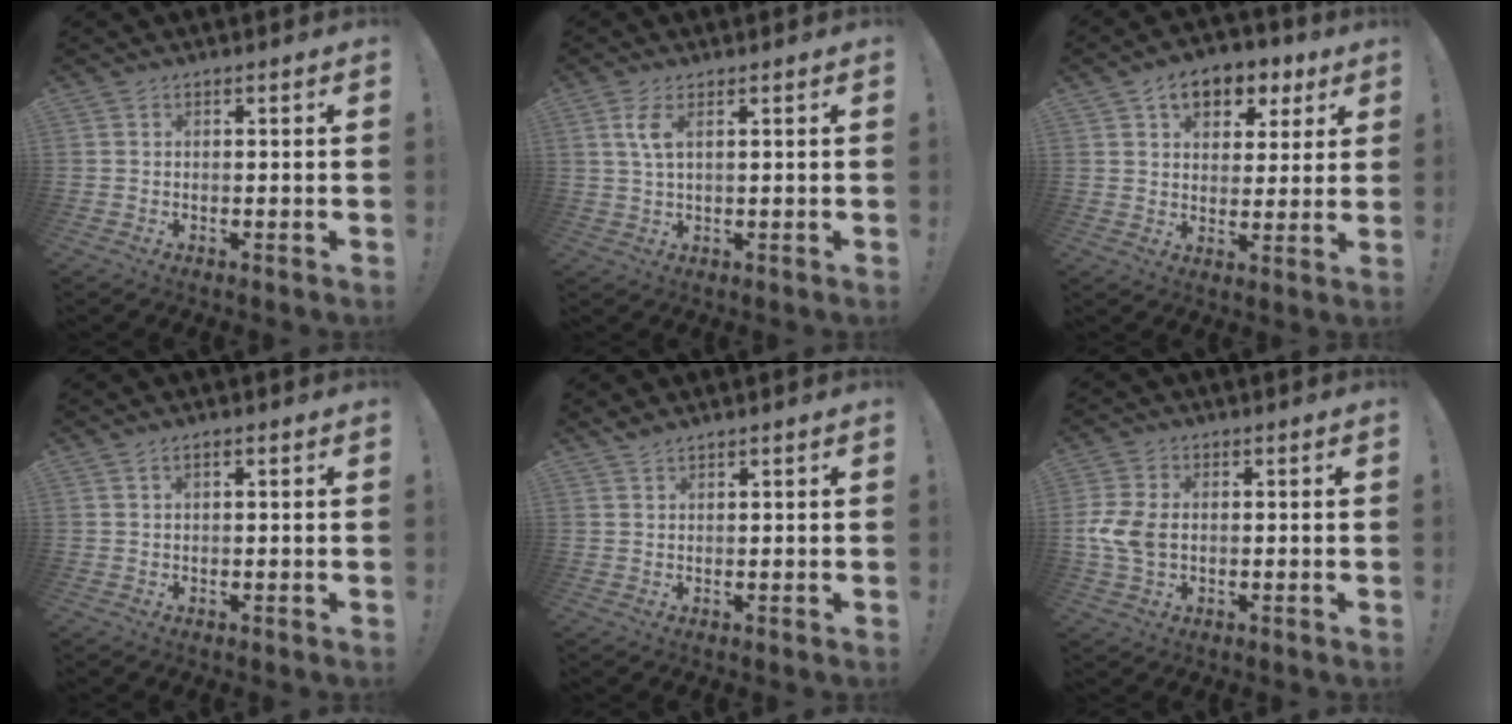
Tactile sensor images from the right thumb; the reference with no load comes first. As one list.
[{"total": 4.4, "force": [1.6, 1.3, 3.9], "torque": [-0.073, -0.001, 0.027]}, {"total": 9.7, "force": [4.9, 6.8, 5.0], "torque": [-0.067, -0.022, 0.090]}, {"total": 1.1, "force": [0.2, 0.5, 1.0], "torque": [-0.024, 0.003, 0.004]}, {"total": 1.3, "force": [1.1, 0.1, 0.5], "torque": [-0.006, -0.005, 0.021]}, {"total": 8.3, "force": [-0.5, 5.7, 6.0], "torque": [-0.132, -0.001, -0.008]}]